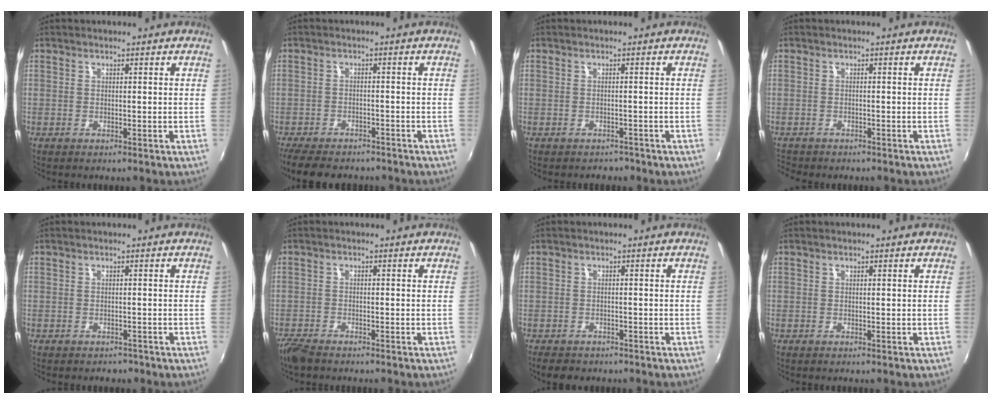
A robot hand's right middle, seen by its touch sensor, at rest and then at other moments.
{"total": 10.7, "force": [-8.9, 3.9, 4.5], "torque": [-0.109, -0.023, -0.143]}
{"total": 2.6, "force": [-2.2, 1.4, 0.2], "torque": [-0.008, -0.007, -0.029]}
{"total": 2.7, "force": [-2.5, 0.8, 0.6], "torque": [-0.023, -0.013, -0.045]}
{"total": 2.3, "force": [-1.9, 1.3, 0.4], "torque": [-0.011, -0.008, -0.024]}
{"total": 4.2, "force": [-3.7, 1.2, 1.7], "torque": [-0.051, -0.018, -0.074]}
{"total": 3.8, "force": [-3.0, 1.9, 1.3], "torque": [-0.036, -0.009, -0.048]}
{"total": 0.0}